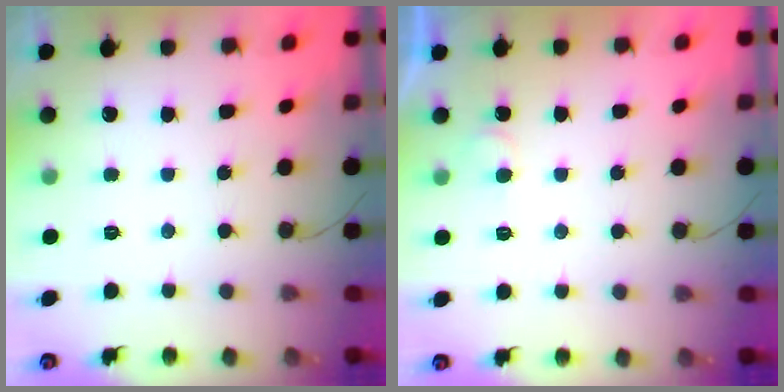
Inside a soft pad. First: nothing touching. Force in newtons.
{"total": 4.8, "press": 4.8, "slide": 0.4}